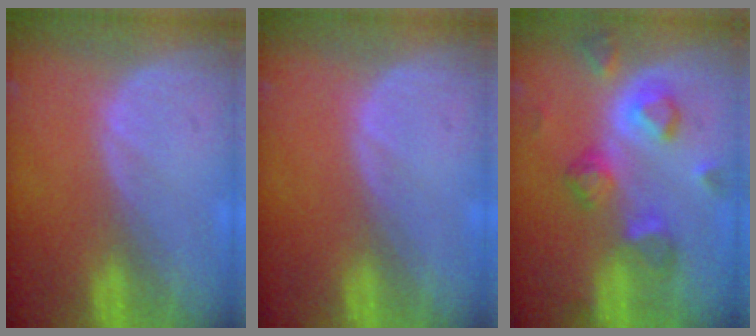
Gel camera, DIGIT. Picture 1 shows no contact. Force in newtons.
{"total": 0.0}
{"total": 7.3, "press": 6.9, "slide": 2.5}